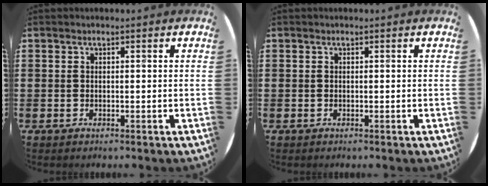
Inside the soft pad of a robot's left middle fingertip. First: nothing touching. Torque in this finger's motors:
{"motor_torque": [-0.03, 0.01, 0.00, 0.01]}